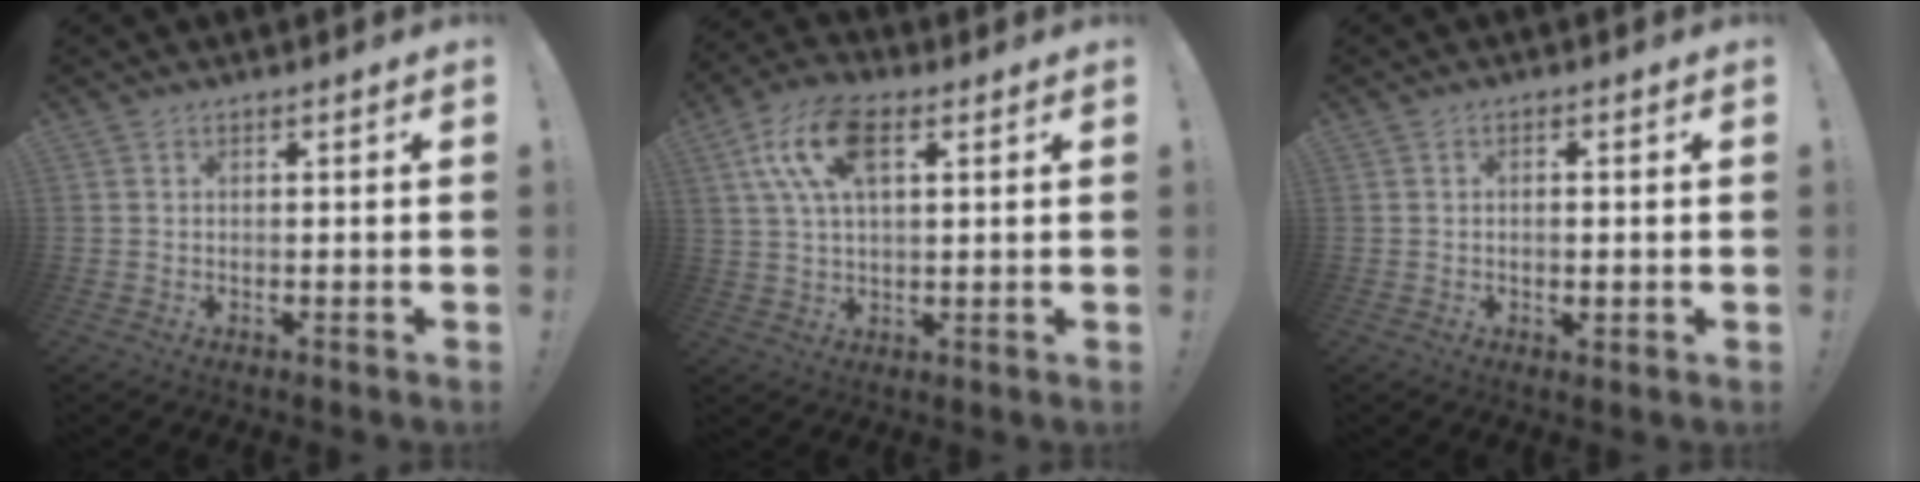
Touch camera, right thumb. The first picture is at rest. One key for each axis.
{"total": 12.9, "fx": 4.4, "fy": 6.8, "fz": 10.1, "tx": -0.192, "ty": 0.003, "tz": 0.085}
{"total": 1.5, "fx": -0.5, "fy": 0.7, "fz": 1.2, "tx": -0.010, "ty": -0.002, "tz": -0.010}